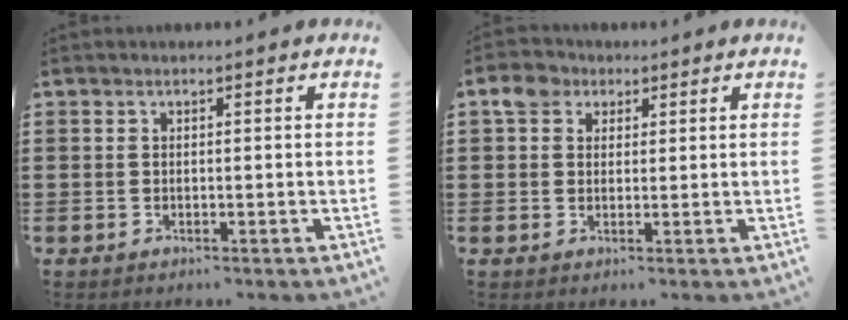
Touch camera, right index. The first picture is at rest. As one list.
[{"total": 4.1, "force": [2.0, 3.2, 1.5], "torque": [-0.045, 0.014, 0.037]}]